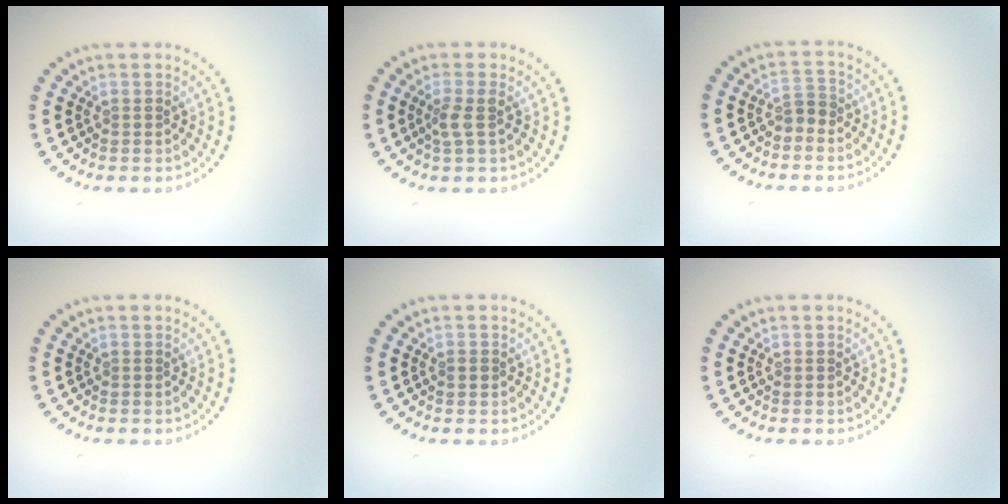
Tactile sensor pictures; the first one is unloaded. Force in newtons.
{"total": 1.8, "press": 1.6, "slide": 0.8}
{"total": 1.2, "press": 1.0, "slide": 0.6}
{"total": 0.0}
{"total": 0.8, "press": 0.8, "slide": 0.3}
{"total": 0.0}